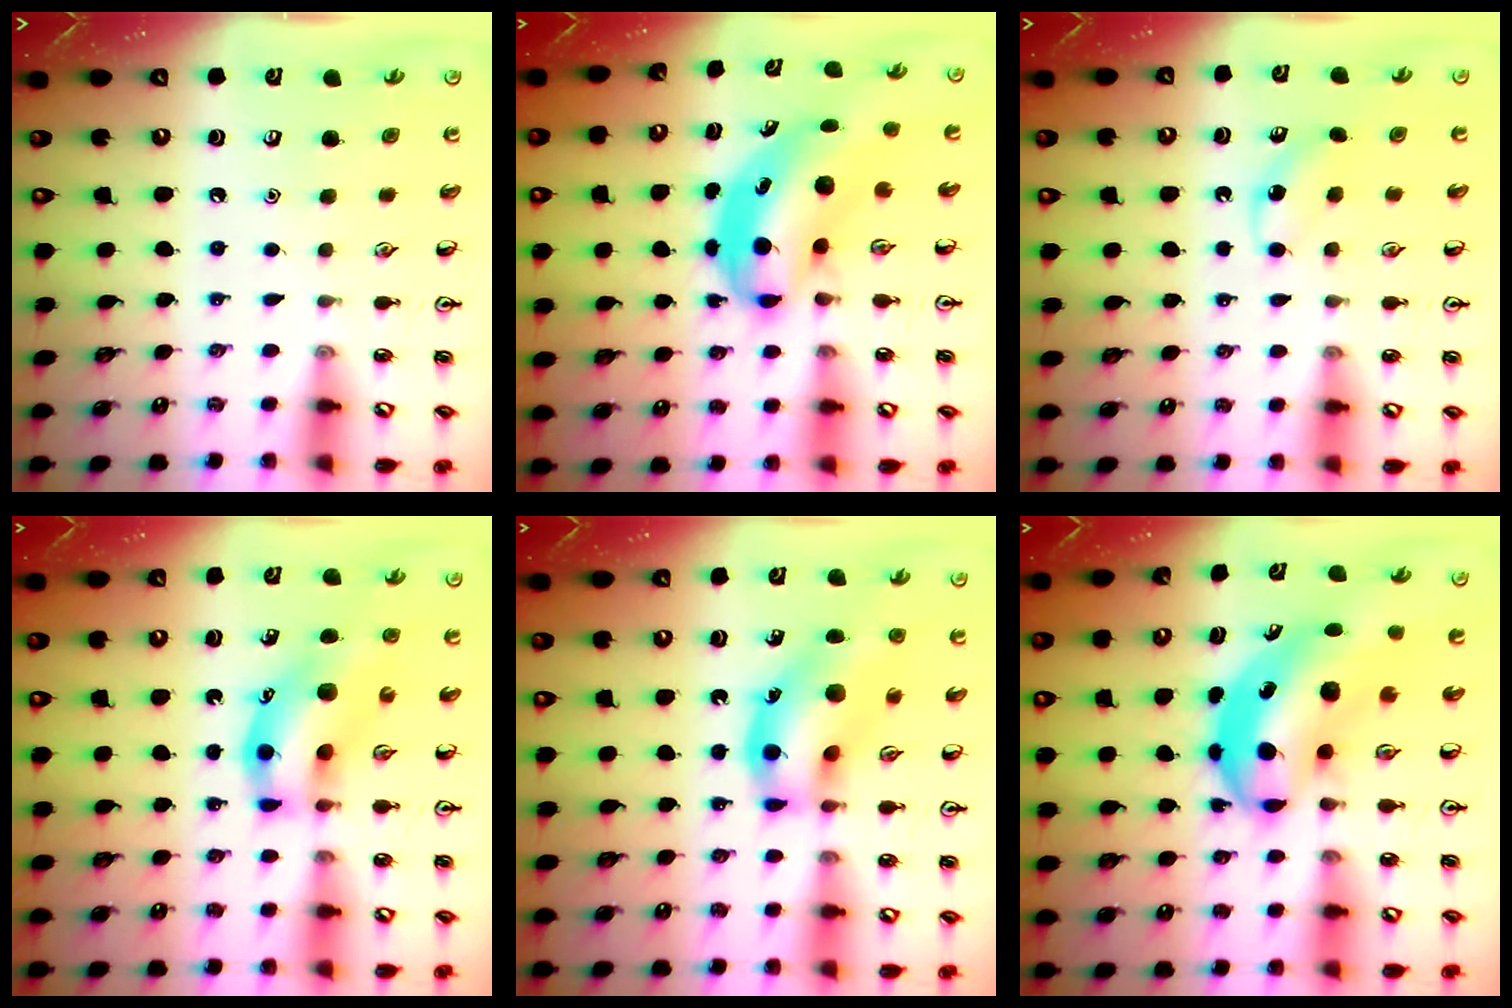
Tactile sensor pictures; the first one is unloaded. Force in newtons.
{"total": 7.3, "press": 7.1, "slide": 1.9}
{"total": 3.3, "press": 3.0, "slide": 1.3}
{"total": 10.9, "press": 10.6, "slide": 2.9}
{"total": 15.3, "press": 15.1, "slide": 2.8}
{"total": 8.6, "press": 8.2, "slide": 2.3}